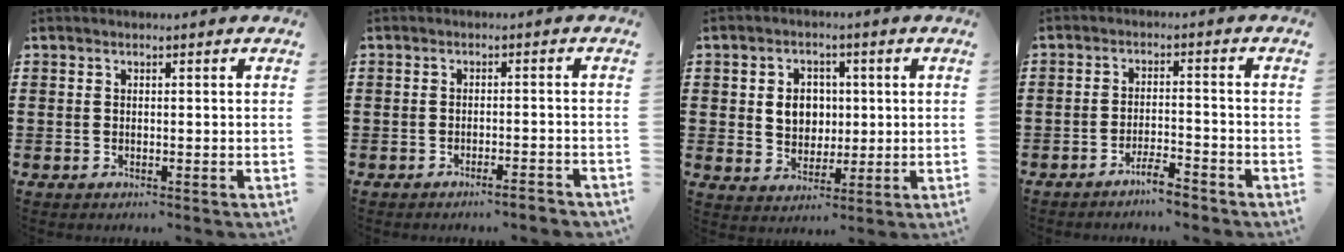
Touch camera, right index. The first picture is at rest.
{"total": 2.1, "force": [-1.8, 0.0, 1.2], "torque": [-0.020, 0.002, -0.034]}
{"total": 5.5, "force": [0.7, 4.7, 2.8], "torque": [-0.055, 0.009, 0.007]}
{"total": 4.0, "force": [-3.5, 0.3, 1.8], "torque": [-0.039, 0.003, -0.070]}